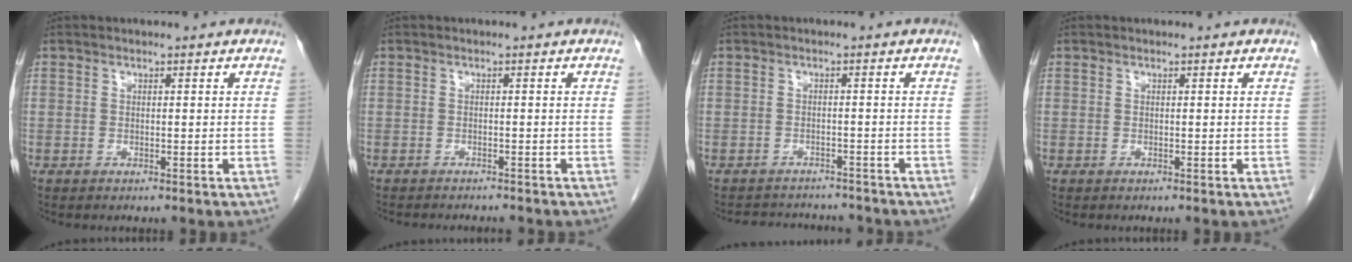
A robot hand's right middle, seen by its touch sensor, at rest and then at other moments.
{"total": 5.9, "force": [-5.4, 1.2, 1.9], "torque": [-0.021, -0.004, -0.068]}
{"total": 7.4, "force": [-7.1, 2.2, 0.9], "torque": [-0.009, 0.012, -0.089]}
{"total": 0.0}